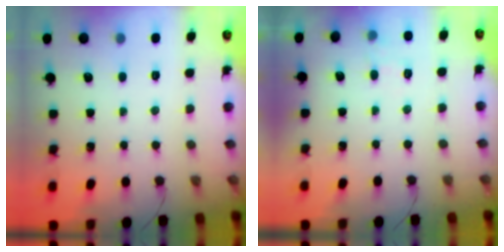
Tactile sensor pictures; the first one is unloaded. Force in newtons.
{"total": 7.5, "press": 7.3, "slide": 2.0}